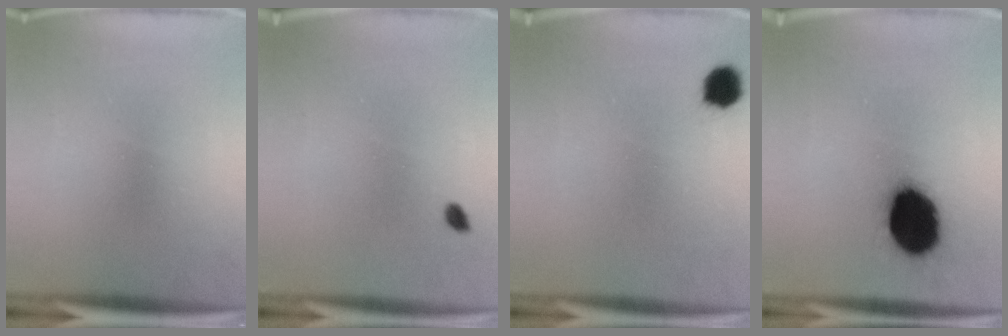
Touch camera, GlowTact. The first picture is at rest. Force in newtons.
{"total": 0.9}
{"total": 4.4}
{"total": 18.1}